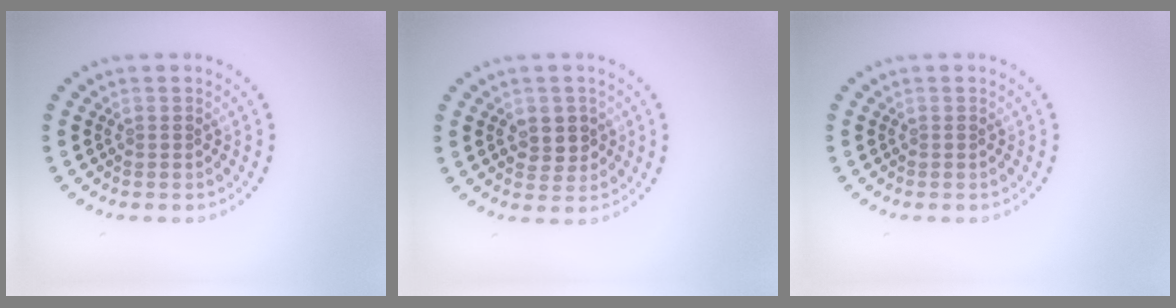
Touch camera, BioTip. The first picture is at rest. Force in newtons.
{"total": 2.4, "press": 2.4, "slide": 0.3}
{"total": 0.0}